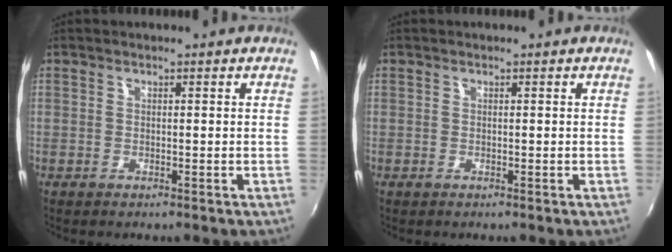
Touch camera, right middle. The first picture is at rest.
{"total": 0.0}